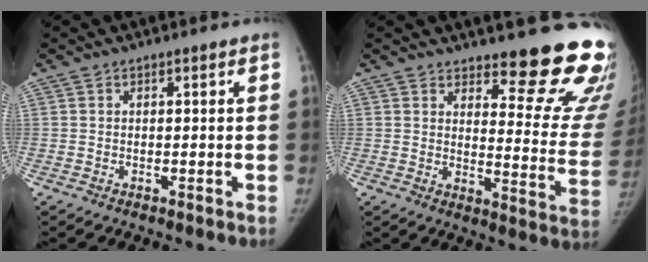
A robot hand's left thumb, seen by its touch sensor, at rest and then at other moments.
{"total": 17.9, "force": [14.8, 4.4, 9.1], "torque": [-0.072, -0.144, 0.175]}